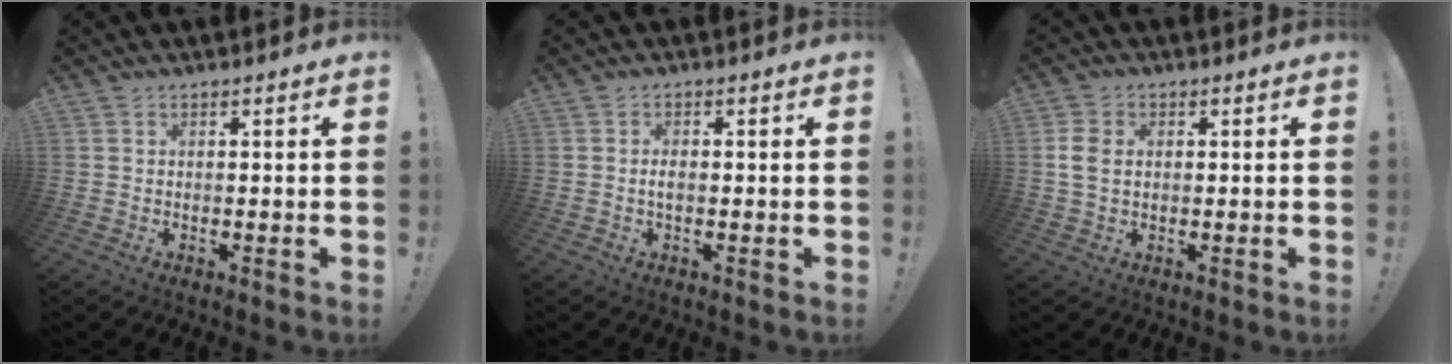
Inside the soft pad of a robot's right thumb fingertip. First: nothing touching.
{"total": 1.9, "force": [-0.5, 0.8, 1.7], "torque": [-0.038, 0.000, -0.011]}
{"total": 5.5, "force": [0.5, 3.8, 4.0], "torque": [-0.078, 0.005, 0.010]}